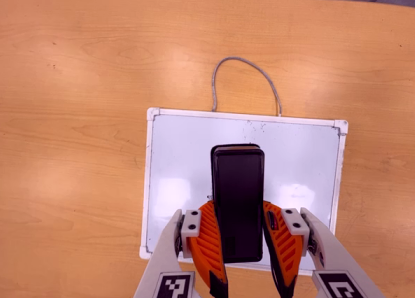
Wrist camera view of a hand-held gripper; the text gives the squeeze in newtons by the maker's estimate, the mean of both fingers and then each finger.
{"total": 7.5, "left": 6.0, "right": 9.0}